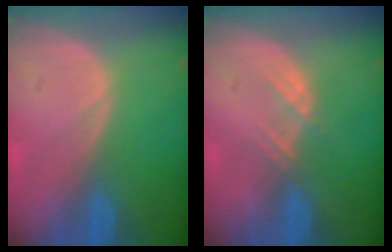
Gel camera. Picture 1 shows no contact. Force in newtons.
{"total": 2.3, "press": 2.1, "slide": 0.7}